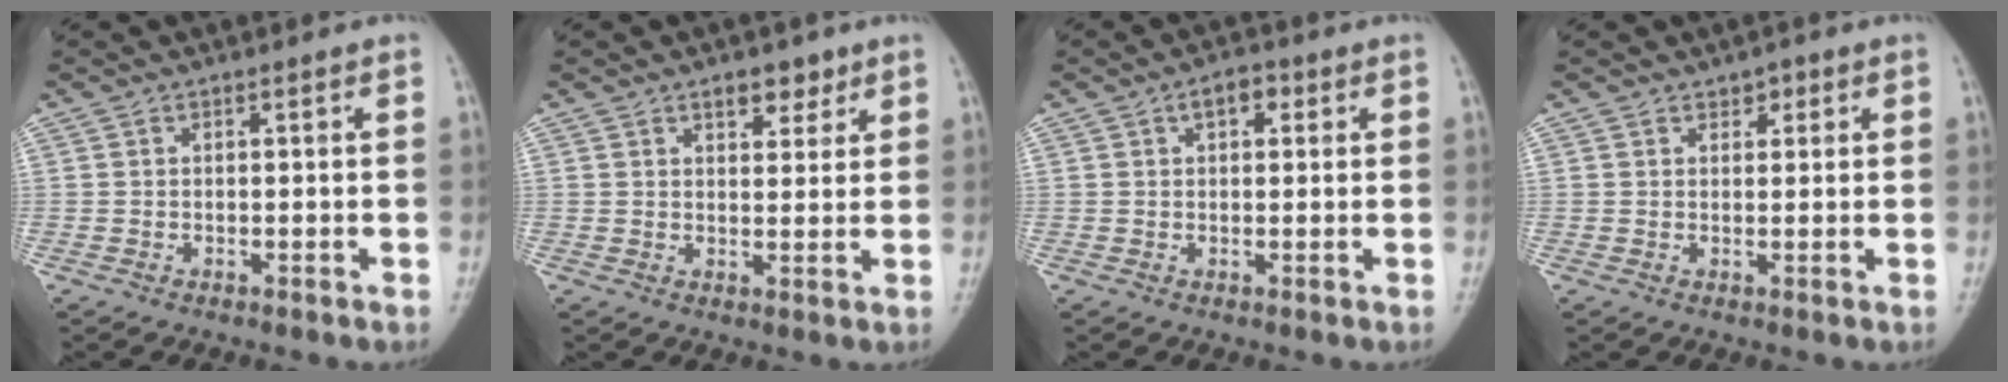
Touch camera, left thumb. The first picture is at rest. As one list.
[{"total": 4.2, "force": [2.6, 2.3, 2.3], "torque": [-0.005, -0.013, 0.037]}, {"total": 3.6, "force": [1.3, 2.1, 2.6], "torque": [-0.027, 0.009, 0.016]}, {"total": 1.8, "force": [1.1, 1.2, 0.8], "torque": [0.007, -0.003, 0.010]}]